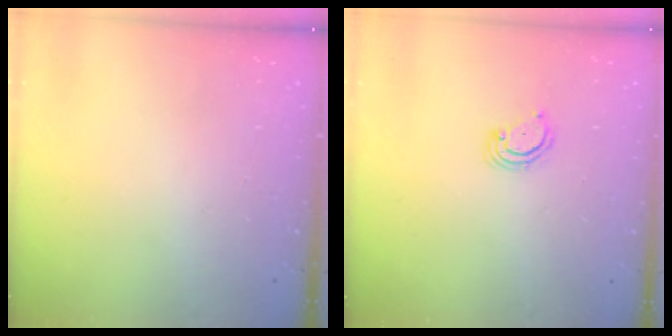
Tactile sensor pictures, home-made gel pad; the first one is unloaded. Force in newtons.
{"total": 2.9, "press": 2.9, "slide": 0.3}